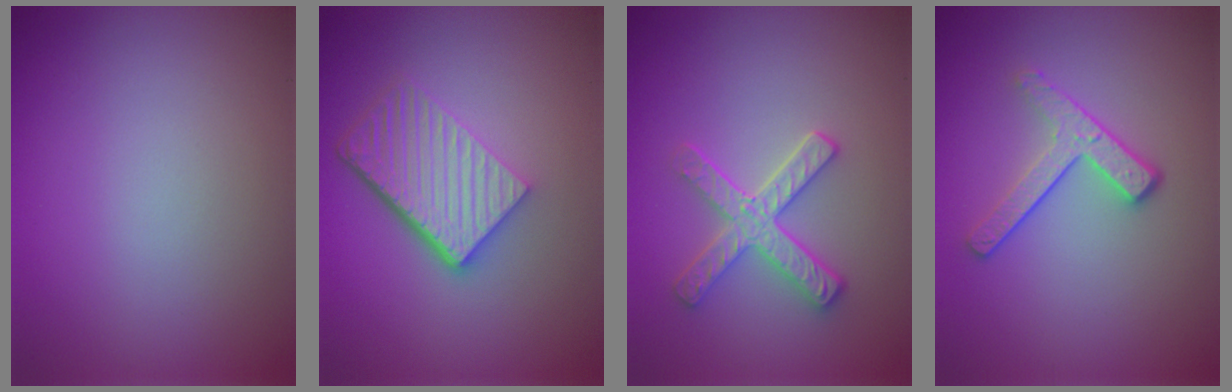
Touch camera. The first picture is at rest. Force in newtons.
{"total": 6.0, "press": 4.1, "slide": 4.3}
{"total": 3.3, "press": 3.0, "slide": 1.3}
{"total": 2.9, "press": 2.3, "slide": 1.7}